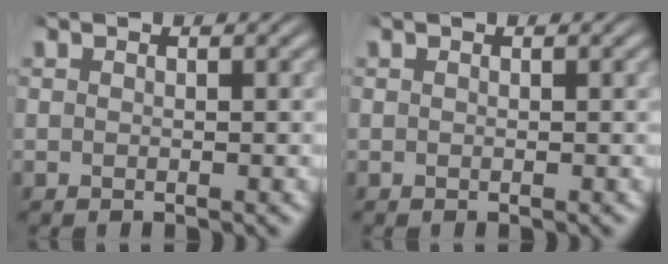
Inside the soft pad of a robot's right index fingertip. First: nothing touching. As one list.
[{"total": 0.0}]